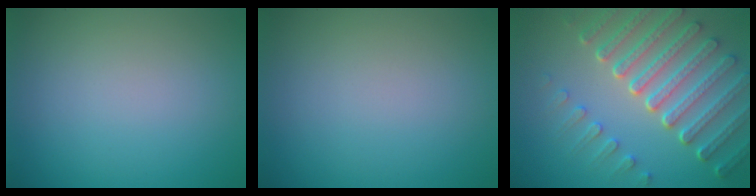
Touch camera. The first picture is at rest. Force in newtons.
{"total": 0.0}
{"total": 7.2, "press": 5.4, "slide": 4.8}